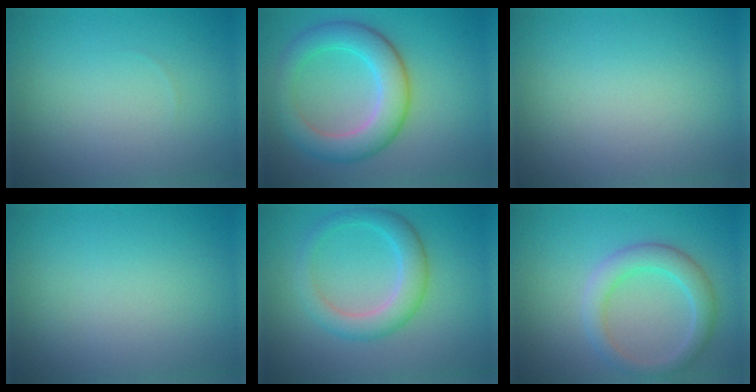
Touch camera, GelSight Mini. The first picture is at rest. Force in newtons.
{"total": 5.6, "press": 5.6, "slide": 0.1}
{"total": 0.0}
{"total": 0.0}
{"total": 3.6, "press": 3.6, "slide": 0.2}
{"total": 3.4, "press": 3.4, "slide": 0.4}